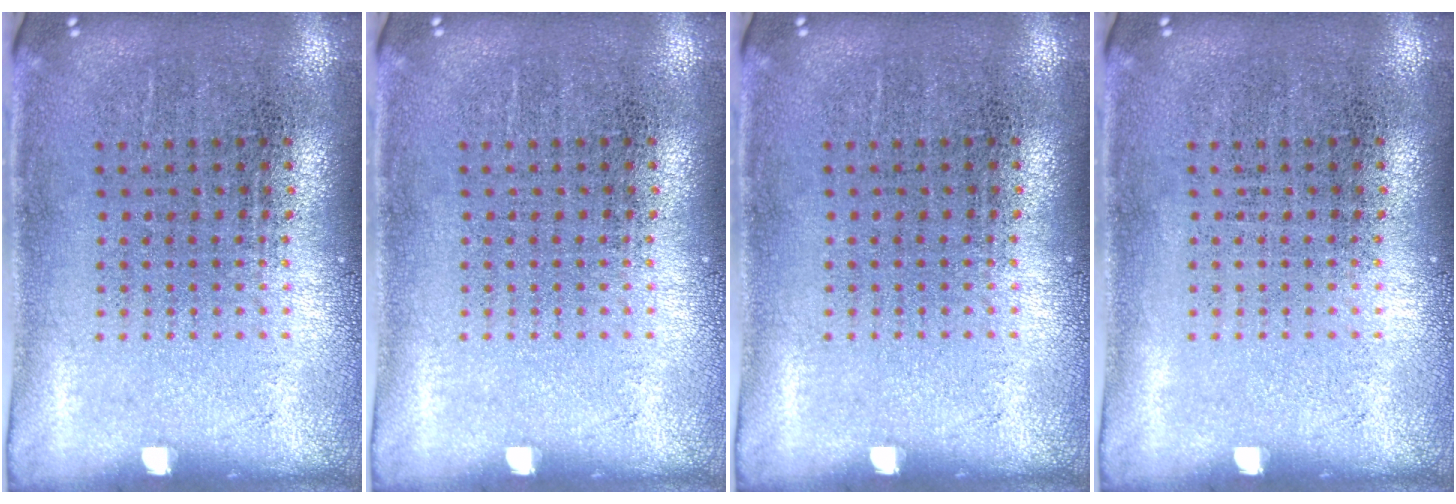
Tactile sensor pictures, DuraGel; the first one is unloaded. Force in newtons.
{"total": 0.0}
{"total": 0.0}
{"total": 0.0}